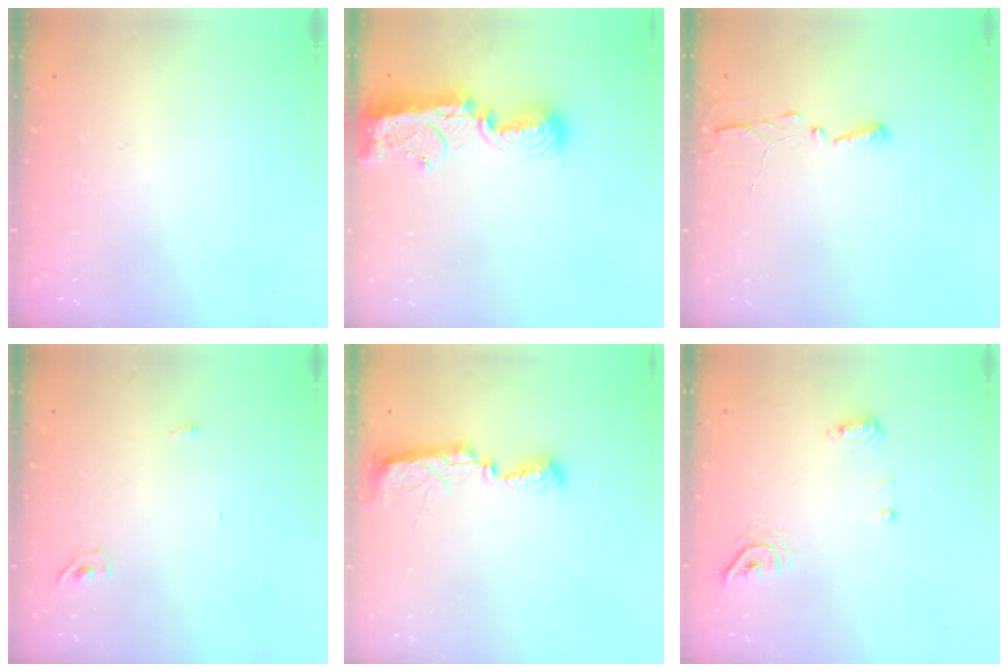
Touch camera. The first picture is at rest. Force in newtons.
{"total": 12.6, "press": 12.5, "slide": 1.0}
{"total": 2.9, "press": 2.9, "slide": 0.4}
{"total": 6.0, "press": 2.8, "slide": 5.3}
{"total": 8.0, "press": 7.9, "slide": 1.1}
{"total": 7.9, "press": 7.8, "slide": 1.3}